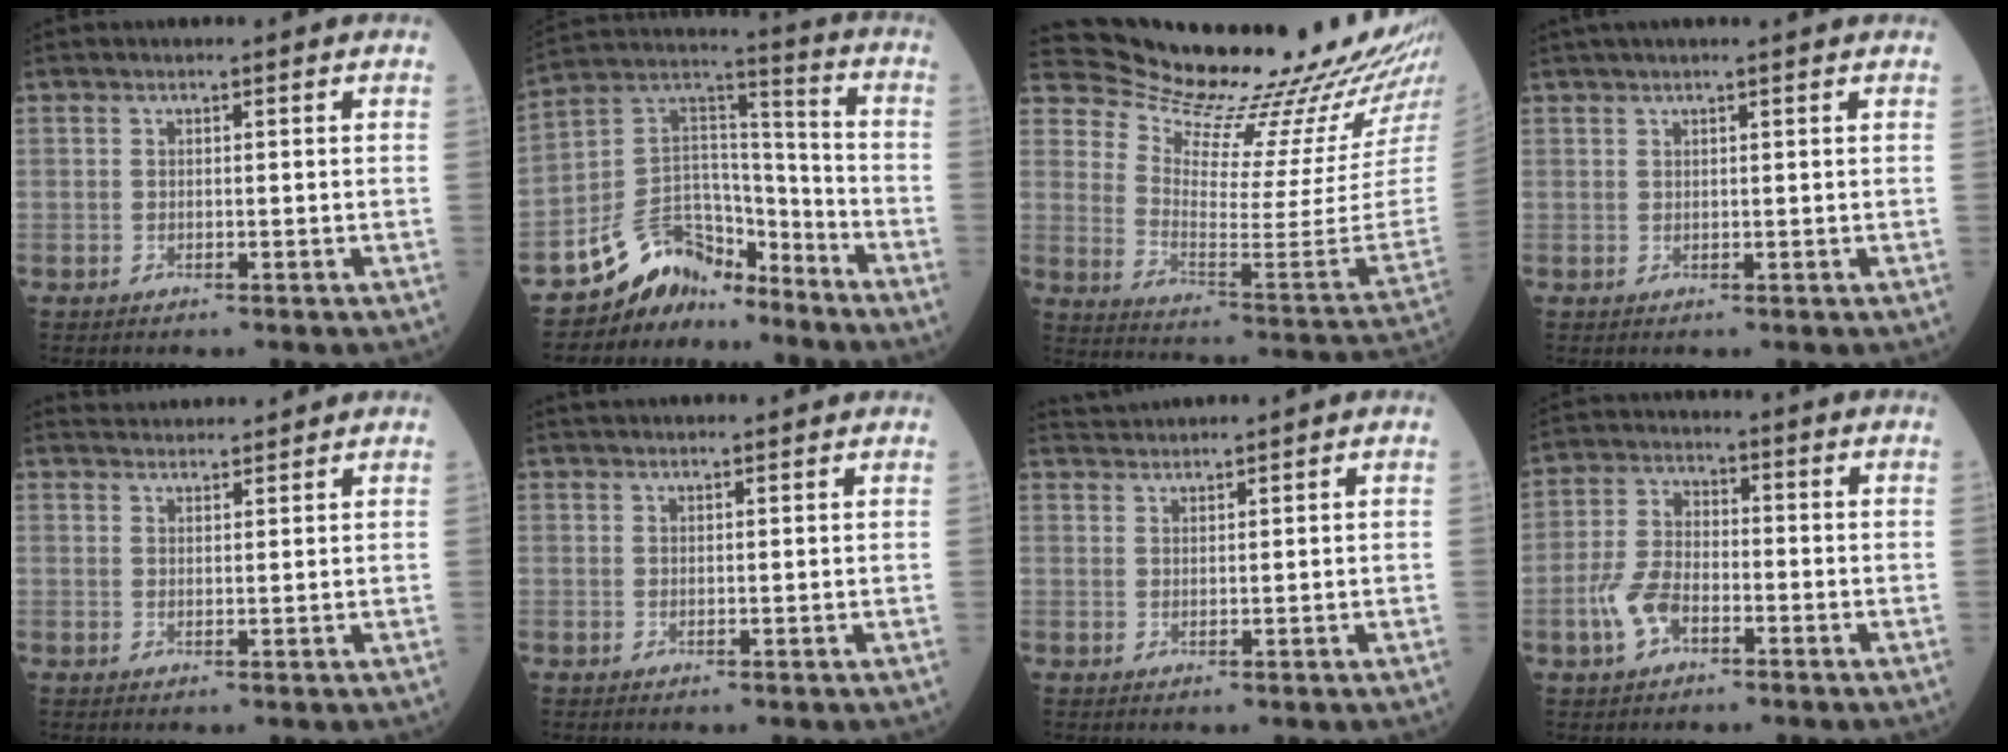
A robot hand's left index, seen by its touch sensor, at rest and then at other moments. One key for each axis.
{"total": 10.7, "fx": -9.1, "fy": 5.3, "fz": 1.7, "tx": -0.031, "ty": 0.073, "tz": -0.171}
{"total": 23.5, "fx": 22.4, "fy": 1.6, "fz": 6.9, "tx": -0.127, "ty": -0.124, "tz": 0.298}
{"total": 4.6, "fx": 4.0, "fy": -0.5, "fz": 2.2, "tx": -0.026, "ty": 0.030, "tz": 0.053}
{"total": 5.4, "fx": 5.3, "fy": 0.5, "fz": 0.7, "tx": -0.015, "ty": 0.031, "tz": 0.079}
{"total": 7.0, "fx": 6.6, "fy": 0.7, "fz": 2.2, "tx": -0.026, "ty": 0.035, "tz": 0.083}
{"total": 3.0, "fx": 2.9, "fy": -0.7, "fz": 0.0, "tx": -0.004, "ty": 0.020, "tz": 0.062}
{"total": 6.4, "fx": -2.8, "fy": 3.5, "fz": 4.7, "tx": -0.109, "ty": 0.003, "tz": -0.060}